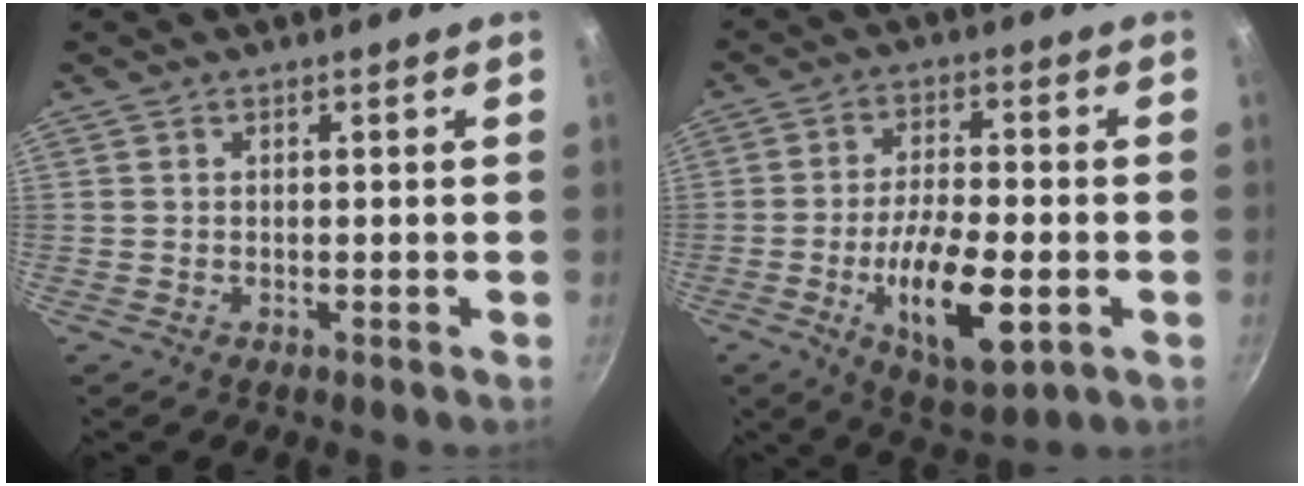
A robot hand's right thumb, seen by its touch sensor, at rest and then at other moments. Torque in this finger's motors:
{"motor_torque": [-0.53, 0.71, 0.04, -0.11, 0.20]}